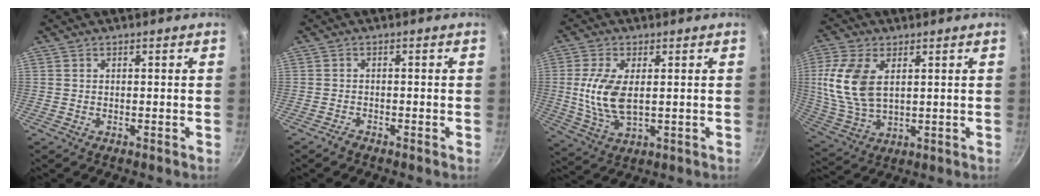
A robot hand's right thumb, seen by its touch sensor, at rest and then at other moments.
{"total": 1.0, "force": [-1.0, 0.2, 0.2], "torque": [-0.013, 0.010, -0.019]}
{"total": 9.8, "force": [0.8, 4.8, 8.5], "torque": [-0.173, -0.008, 0.019]}
{"total": 12.8, "force": [3.0, 7.3, 10.1], "torque": [-0.209, -0.008, 0.065]}